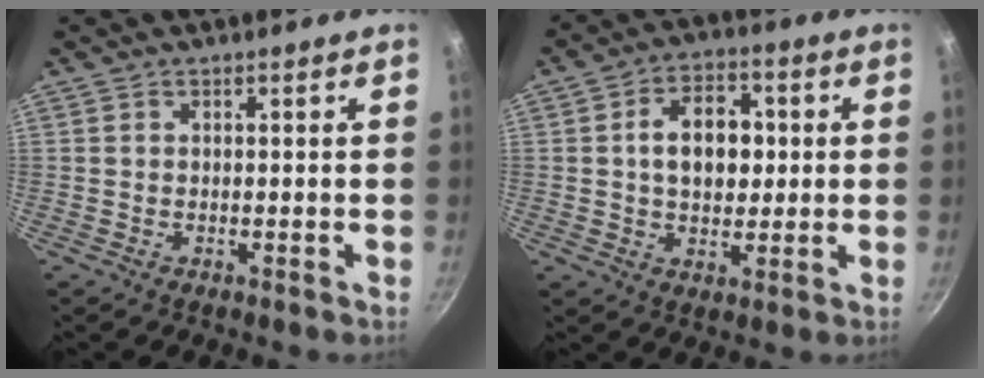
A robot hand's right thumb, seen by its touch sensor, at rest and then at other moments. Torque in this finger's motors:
{"motor_torque": [0.05, 1.81, 1.14, -0.44, 0.31]}